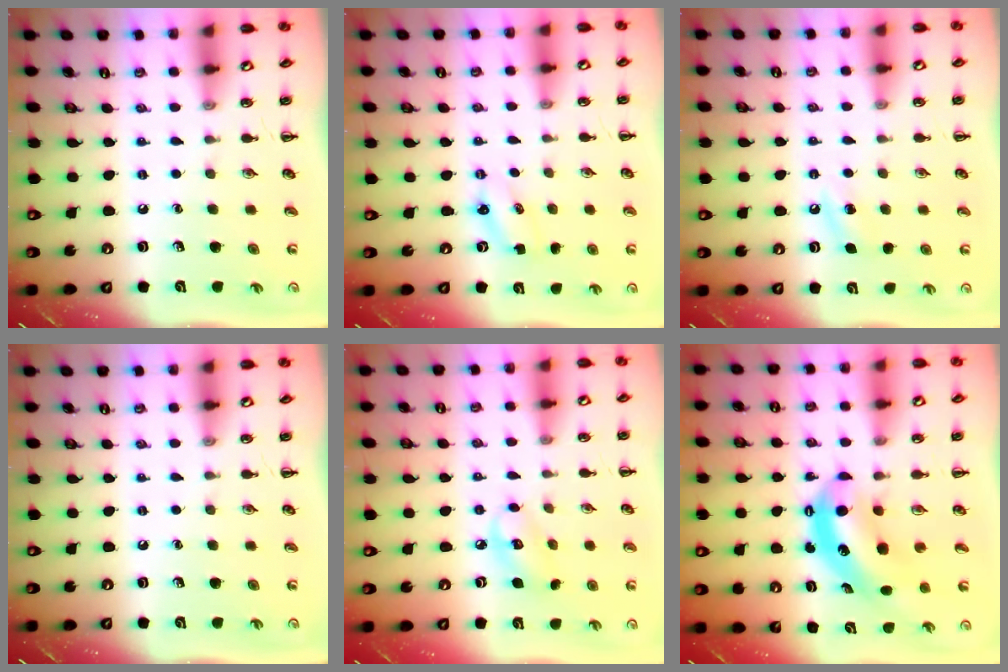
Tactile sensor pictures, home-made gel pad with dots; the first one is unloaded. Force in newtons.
{"total": 2.7, "press": 2.6, "slide": 0.8}
{"total": 4.3, "press": 4.0, "slide": 1.4}
{"total": 0.0}
{"total": 7.1, "press": 7.0, "slide": 1.2}
{"total": 6.1, "press": 6.1, "slide": 1.0}